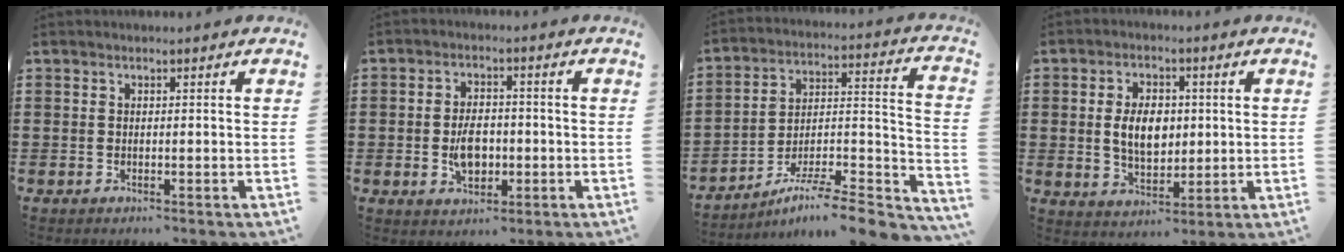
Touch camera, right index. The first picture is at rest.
{"total": 5.2, "force": [-0.9, 3.3, 3.9], "torque": [-0.072, 0.002, -0.018]}
{"total": 7.5, "force": [-5.9, 0.5, 4.6], "torque": [-0.068, -0.002, -0.117]}
{"total": 6.6, "force": [0.5, 4.3, 5.1], "torque": [-0.097, 0.006, 0.001]}